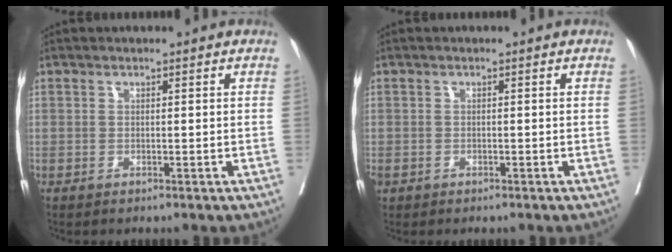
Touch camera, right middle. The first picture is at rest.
{"total": 1.1, "force": [-0.6, 0.8, 0.4], "torque": [-0.011, 0.001, -0.009]}